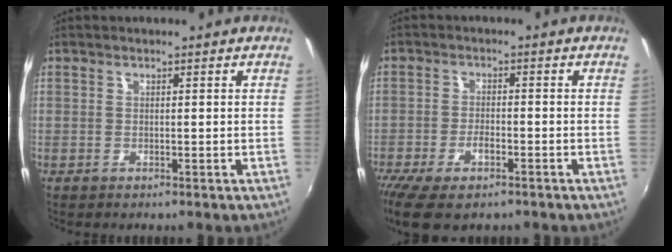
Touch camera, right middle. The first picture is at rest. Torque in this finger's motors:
{"motor_torque": [1.11, -1.02, 0.36, 0.08]}